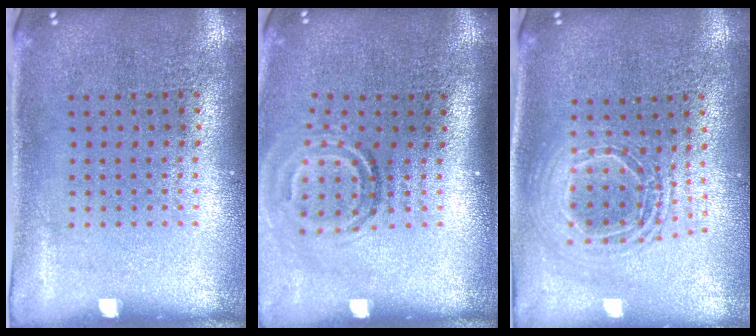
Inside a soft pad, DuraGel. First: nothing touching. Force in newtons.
{"total": 1.8, "press": 1.2, "slide": 1.4}
{"total": 1.9, "press": 1.5, "slide": 1.1}